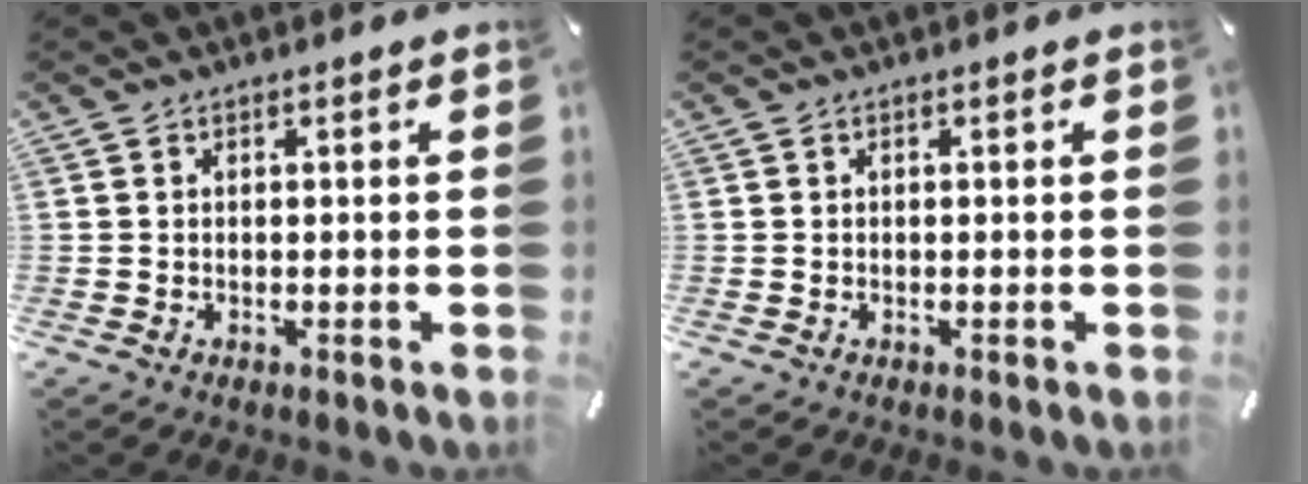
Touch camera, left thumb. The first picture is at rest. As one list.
[{"total": 0.0}]